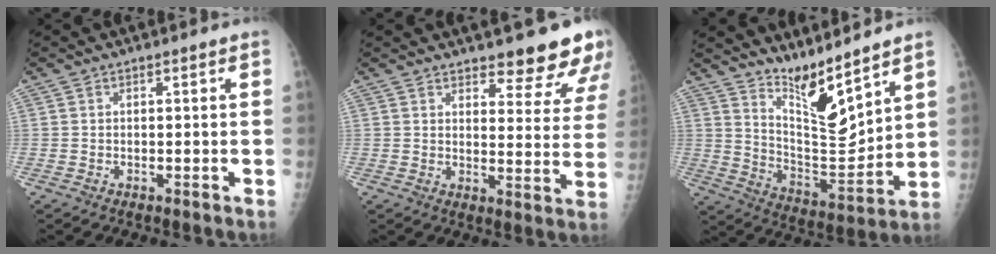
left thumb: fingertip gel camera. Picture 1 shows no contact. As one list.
[{"total": 11.5, "force": [9.8, 3.0, 5.2], "torque": [-0.026, -0.072, 0.115]}, {"total": 11.8, "force": [9.5, 2.1, 6.7], "torque": [-0.093, -0.089, 0.183]}]